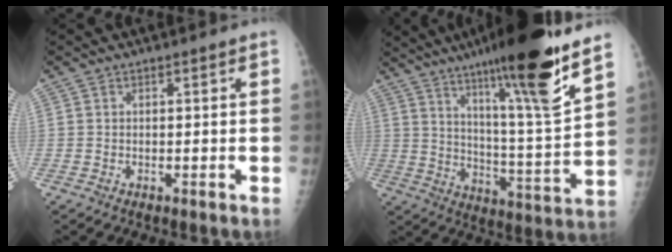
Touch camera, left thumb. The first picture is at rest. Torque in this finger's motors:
{"motor_torque": [1.19, -0.12, 1.57, -1.21, 0.38]}